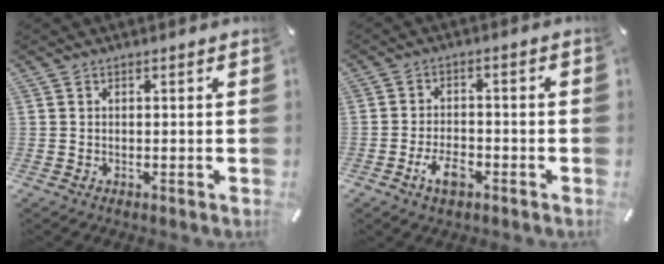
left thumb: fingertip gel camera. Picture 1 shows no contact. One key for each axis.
{"total": 6.0, "fx": -3.2, "fy": 3.0, "fz": 4.1, "tx": -0.088, "ty": 0.012, "tz": -0.061}